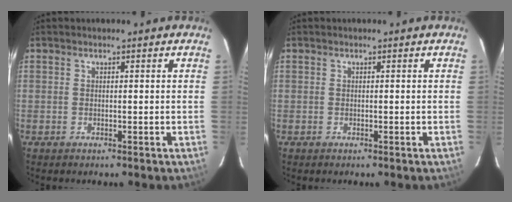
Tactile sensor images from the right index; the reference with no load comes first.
{"total": 0.0}